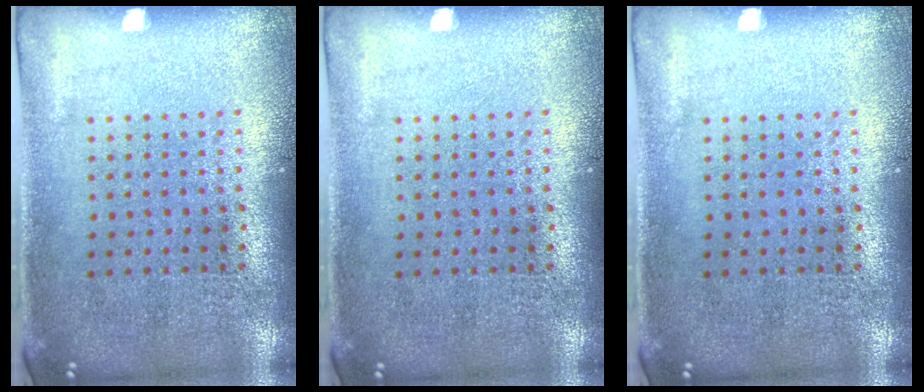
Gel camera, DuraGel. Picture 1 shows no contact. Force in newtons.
{"total": 0.0}
{"total": 0.0}